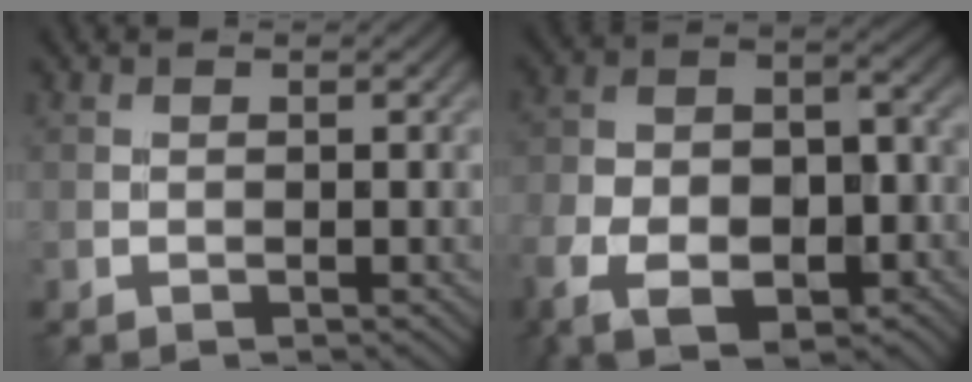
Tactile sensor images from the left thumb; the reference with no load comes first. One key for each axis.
{"total": 14.2, "fx": -7.0, "fy": 8.3, "fz": 9.1, "tx": -0.186, "ty": -0.038, "tz": -0.111}